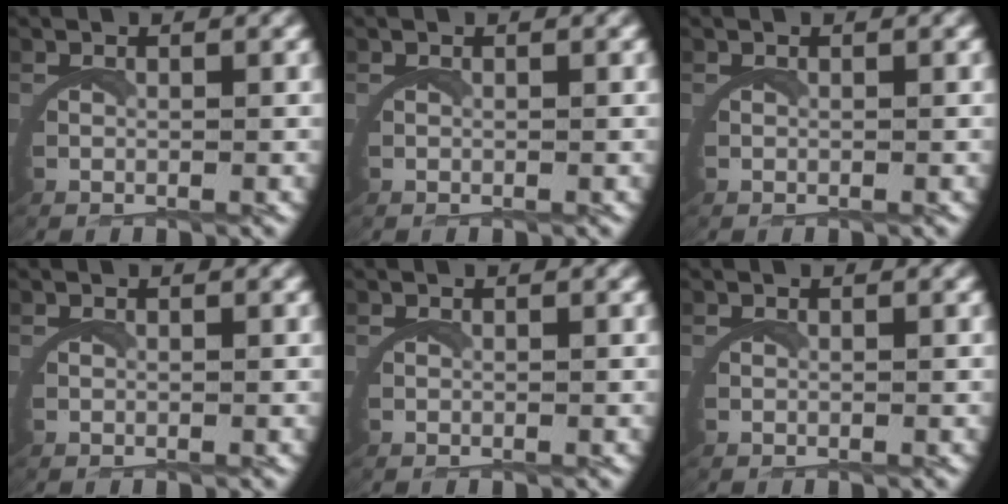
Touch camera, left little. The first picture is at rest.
{"total": 0.0}
{"total": 0.0}
{"total": 0.0}
{"total": 0.0}
{"total": 0.0}